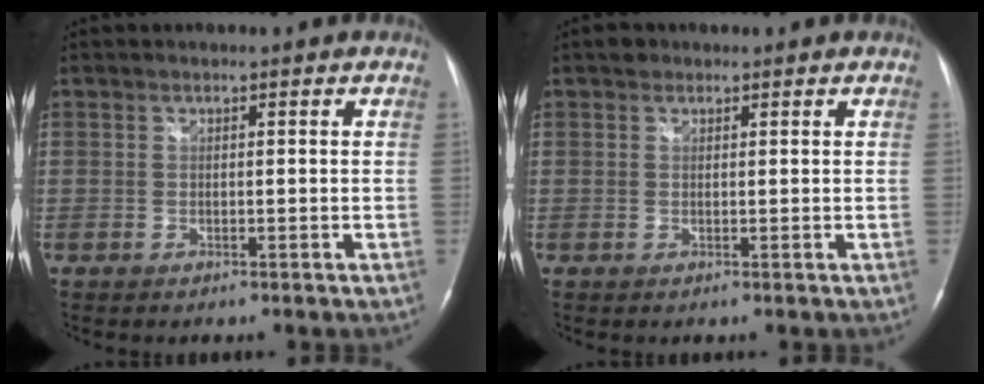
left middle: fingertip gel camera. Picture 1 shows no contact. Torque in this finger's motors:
{"motor_torque": [0.18, -0.12, -0.07, 0.01]}